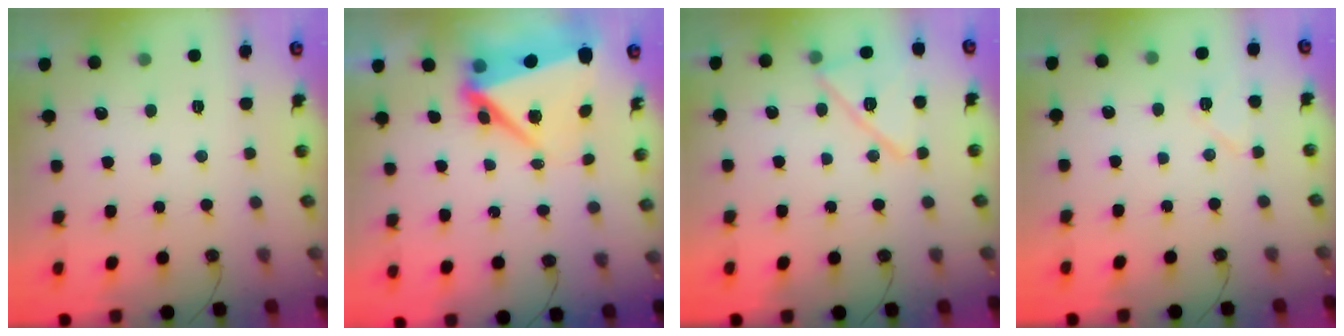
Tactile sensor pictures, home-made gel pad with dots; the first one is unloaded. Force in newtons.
{"total": 9.3, "press": 8.9, "slide": 2.8}
{"total": 14.1, "press": 14.0, "slide": 1.6}
{"total": 6.4, "press": 6.4, "slide": 0.5}